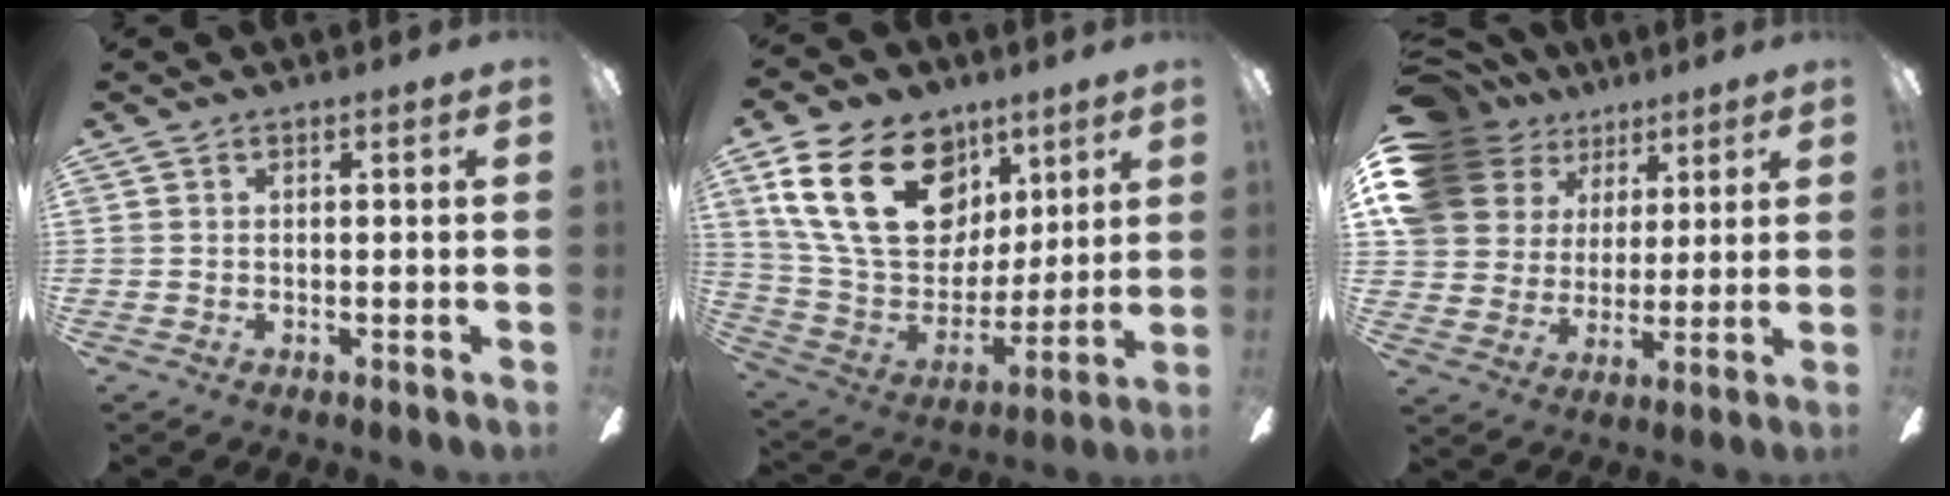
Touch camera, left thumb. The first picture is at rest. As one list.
[{"total": 25.4, "force": [11.3, 16.8, 15.2], "torque": [-0.295, -0.038, 0.204]}, {"total": 18.2, "force": [10.0, 13.4, 7.3], "torque": [-0.162, -0.038, 0.199]}]